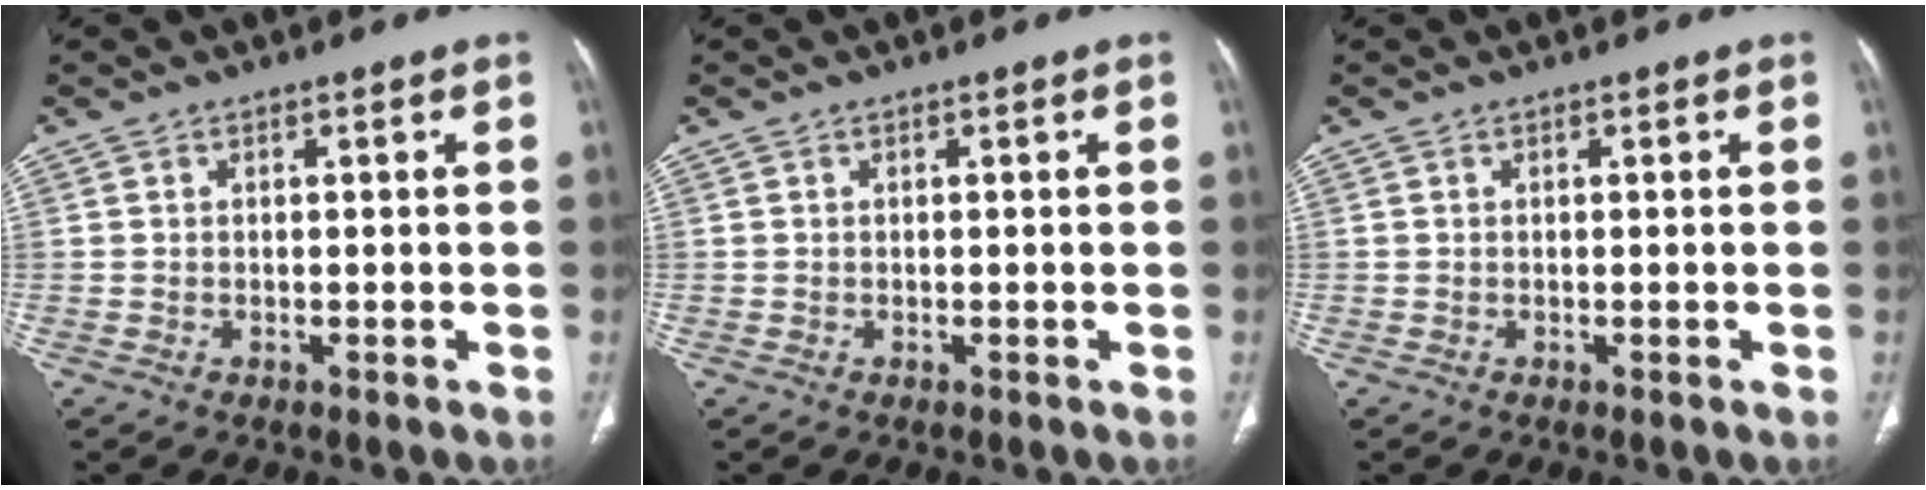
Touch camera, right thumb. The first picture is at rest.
{"total": 0.0}
{"total": 0.0}